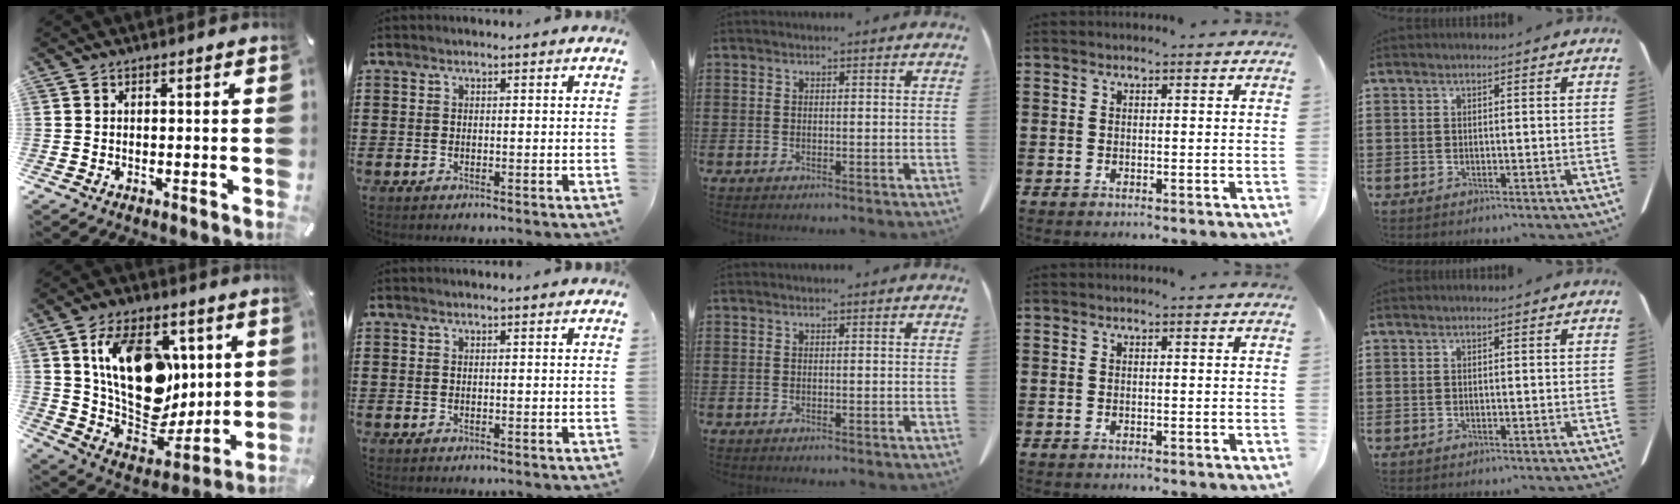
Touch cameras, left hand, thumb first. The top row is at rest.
{"thumb": {"total": 20.9, "force": [5.9, 14.0, 14.4], "torque": [-0.245, -0.029, 0.108]}}